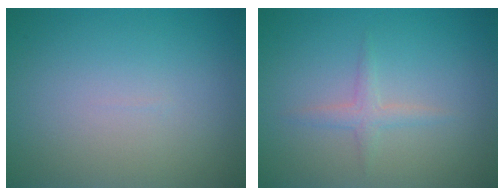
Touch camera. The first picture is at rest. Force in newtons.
{"total": 1.9, "press": 1.9, "slide": 0.1}